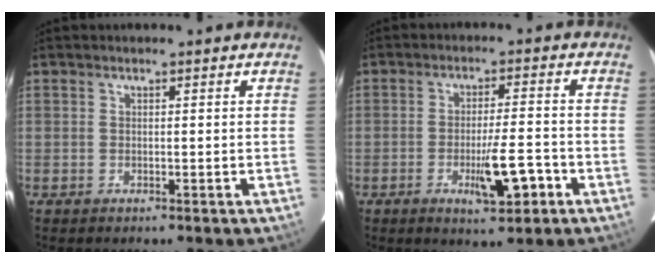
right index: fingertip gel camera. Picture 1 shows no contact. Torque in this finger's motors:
{"motor_torque": [0.24, -0.17, 0.14, 0.08]}